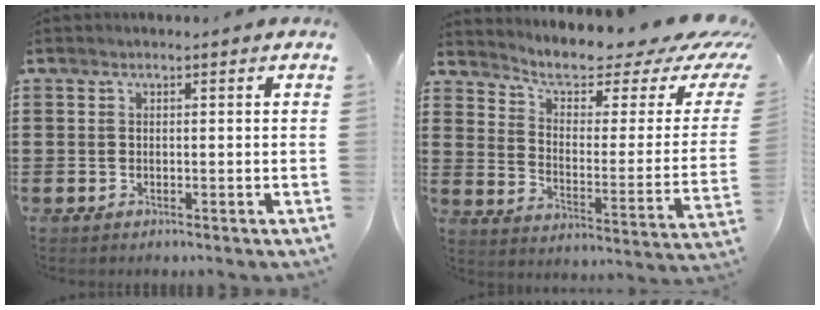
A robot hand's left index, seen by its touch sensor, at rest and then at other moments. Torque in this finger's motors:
{"motor_torque": [1.32, -0.82, 0.63, 0.07]}